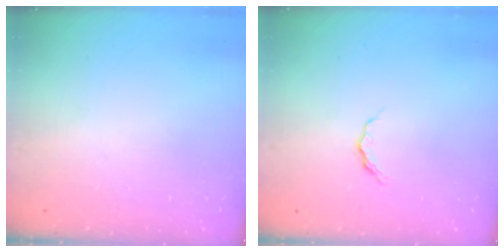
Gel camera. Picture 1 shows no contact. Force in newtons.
{"total": 5.0, "press": 5.0, "slide": 0.5}